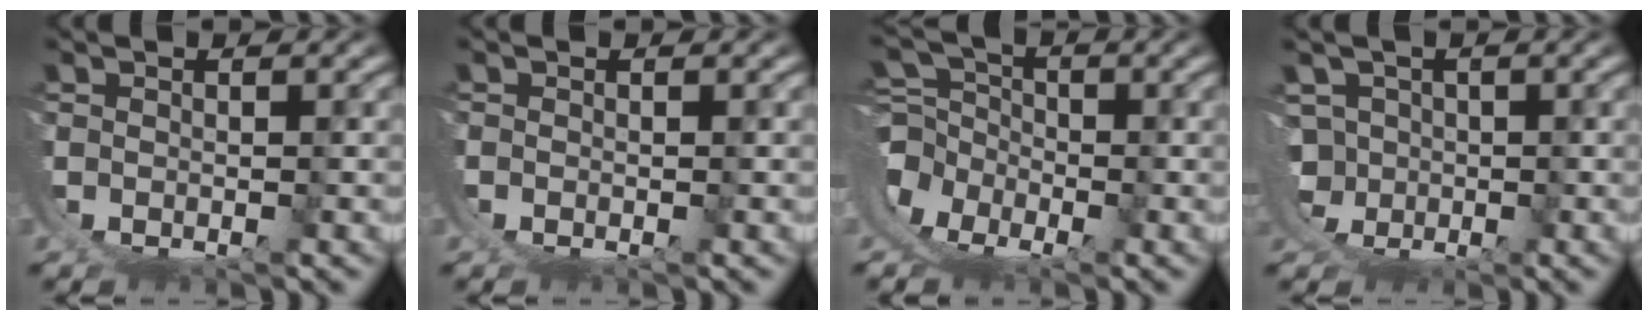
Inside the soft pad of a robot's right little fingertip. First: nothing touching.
{"total": 0.0}
{"total": 9.0, "force": [-1.8, 7.9, 3.7], "torque": [-0.111, -0.041, -0.030]}
{"total": 9.0, "force": [-1.3, 8.3, 3.2], "torque": [-0.092, -0.041, -0.021]}